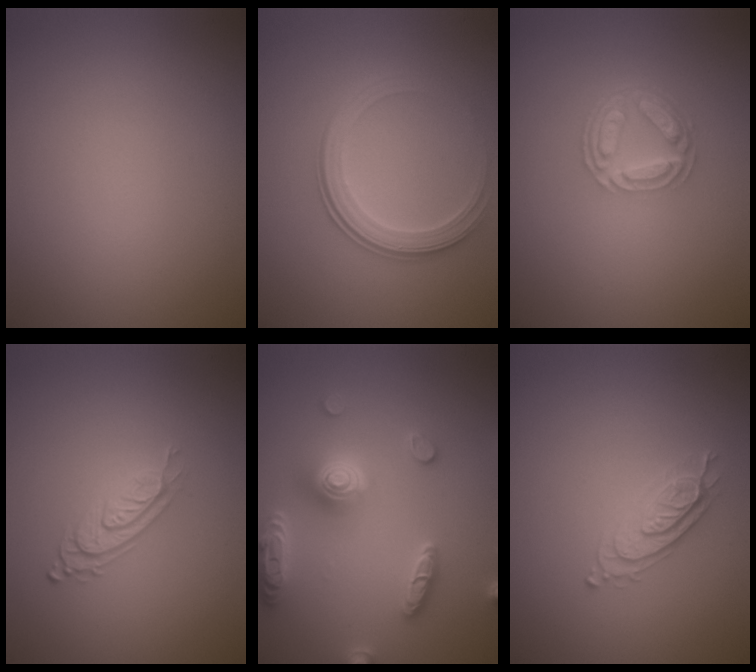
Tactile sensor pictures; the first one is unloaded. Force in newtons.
{"total": 3.3, "press": 2.8, "slide": 1.8}
{"total": 4.3, "press": 3.2, "slide": 2.8}
{"total": 2.9, "press": 2.0, "slide": 2.0}
{"total": 5.4, "press": 5.3, "slide": 0.9}
{"total": 2.2, "press": 2.2, "slide": 0.4}